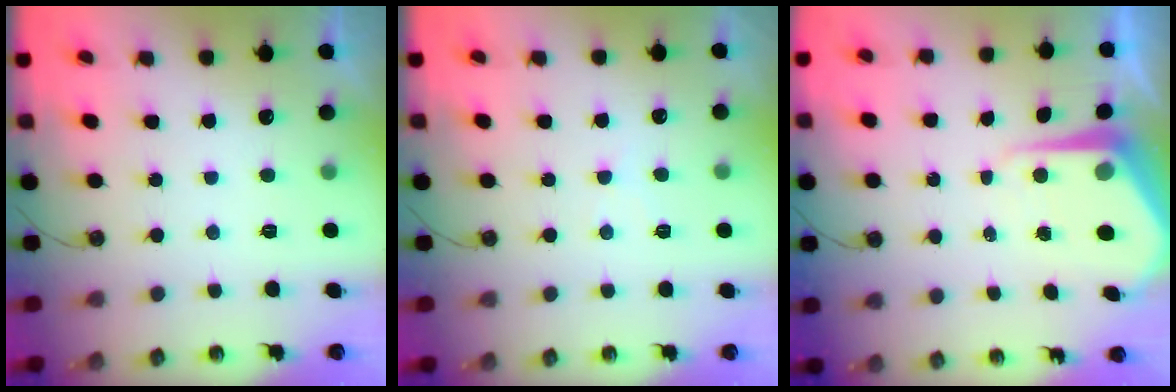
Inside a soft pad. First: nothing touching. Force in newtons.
{"total": 5.1, "press": 5.0, "slide": 0.8}
{"total": 6.7, "press": 6.7, "slide": 0.6}